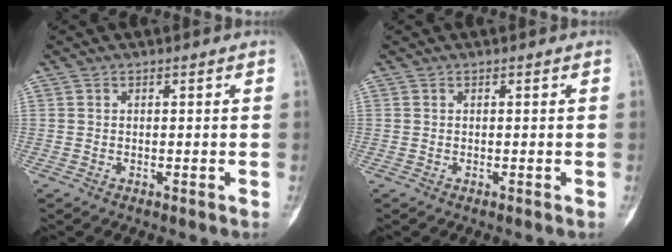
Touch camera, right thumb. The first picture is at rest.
{"total": 0.0}